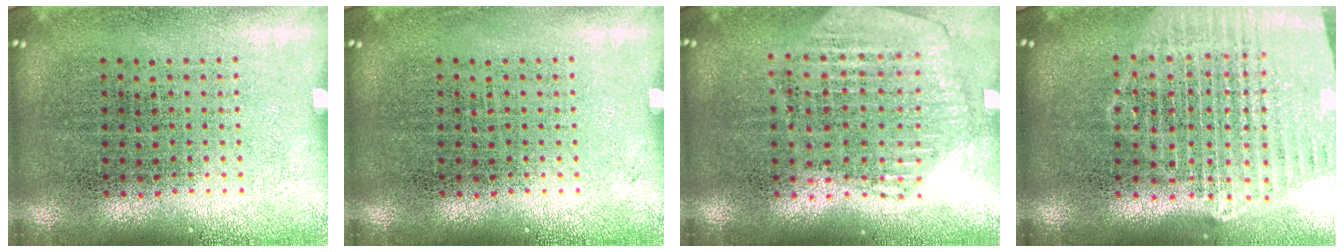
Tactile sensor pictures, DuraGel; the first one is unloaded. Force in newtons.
{"total": 0.0}
{"total": 0.9, "press": 0.8, "slide": 0.1}
{"total": 2.1, "press": 1.9, "slide": 1.0}